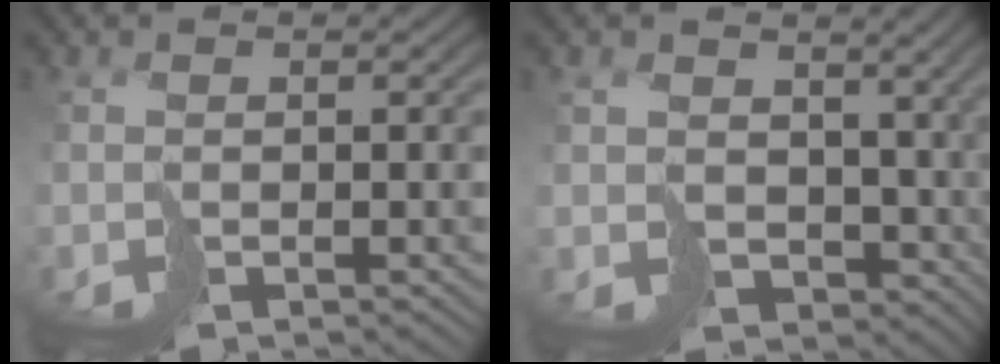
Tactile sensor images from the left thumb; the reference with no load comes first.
{"total": 8.0, "force": [0.6, 6.1, 5.2], "torque": [-0.122, -0.030, 0.010]}